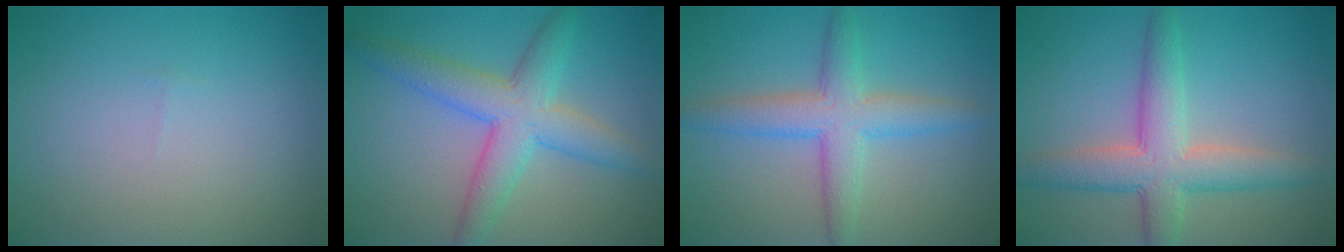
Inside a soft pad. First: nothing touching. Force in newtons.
{"total": 5.7, "press": 5.7, "slide": 0.1}
{"total": 4.8, "press": 4.8, "slide": 0.1}
{"total": 5.7, "press": 5.7, "slide": 0.2}